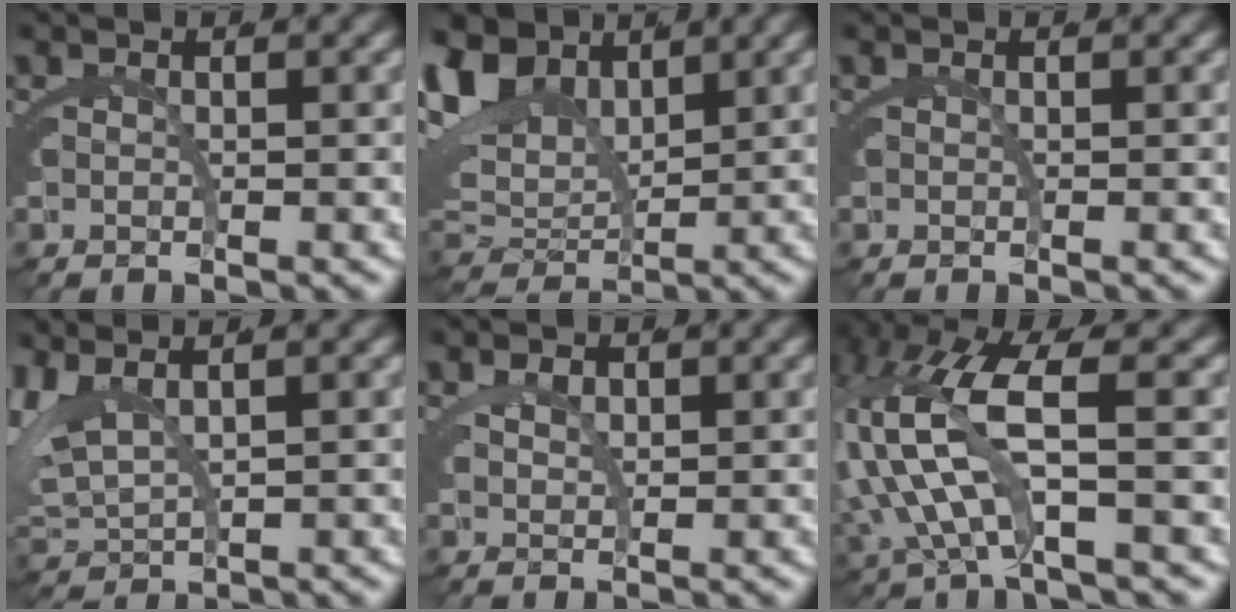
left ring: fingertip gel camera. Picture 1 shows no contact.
{"total": 9.1, "force": [4.3, 6.1, 5.2], "torque": [-0.124, -0.010, 0.086]}
{"total": 0.0}
{"total": 4.0, "force": [2.2, 2.4, 2.3], "torque": [-0.077, -0.005, 0.052]}
{"total": 0.7, "force": [0.7, 0.2, 0.1], "torque": [0.001, -0.002, 0.014]}
{"total": 7.7, "force": [1.5, 3.5, 6.7], "torque": [-0.164, -0.014, 0.036]}